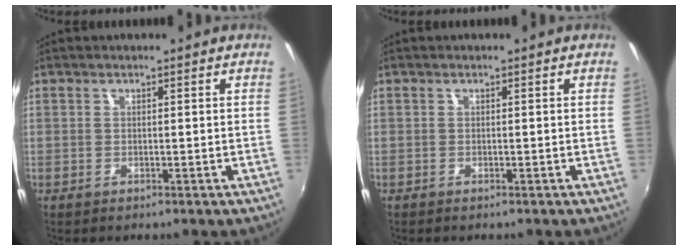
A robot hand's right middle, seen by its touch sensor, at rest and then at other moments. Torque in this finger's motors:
{"motor_torque": [0.00, -0.01, 0.01, 0.00]}